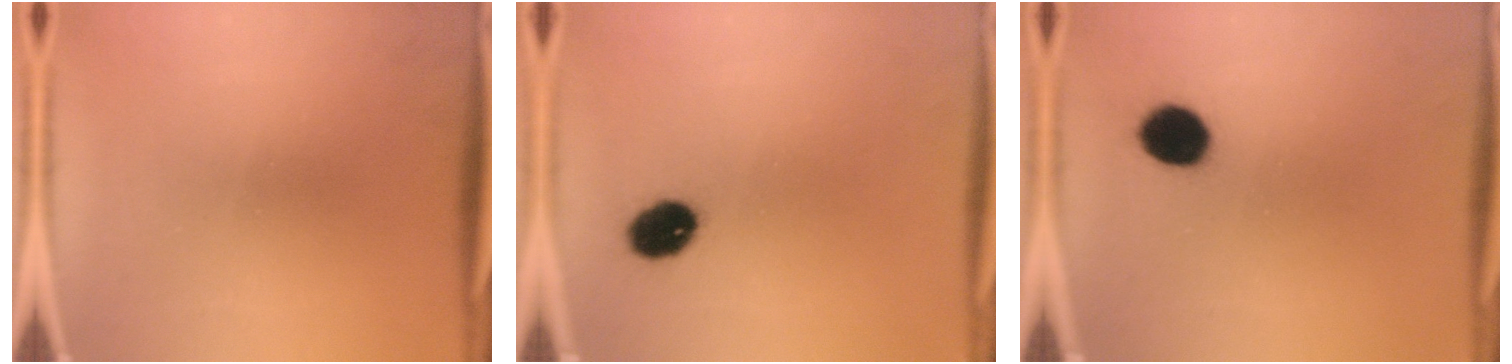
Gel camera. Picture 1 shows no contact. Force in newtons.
{"total": 6.9}
{"total": 7.8}